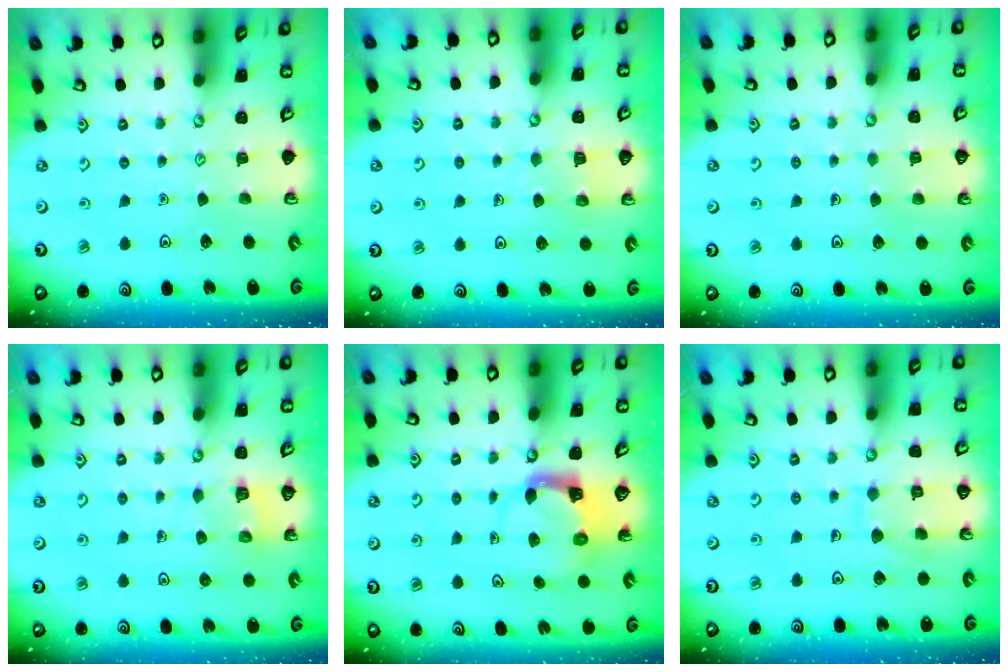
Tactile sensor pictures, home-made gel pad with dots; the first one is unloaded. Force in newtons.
{"total": 3.7, "press": 3.7, "slide": 0.2}
{"total": 3.5, "press": 3.5, "slide": 0.3}
{"total": 4.7, "press": 4.7, "slide": 0.3}
{"total": 3.9, "press": 3.8, "slide": 0.6}
{"total": 7.8, "press": 7.8, "slide": 0.4}